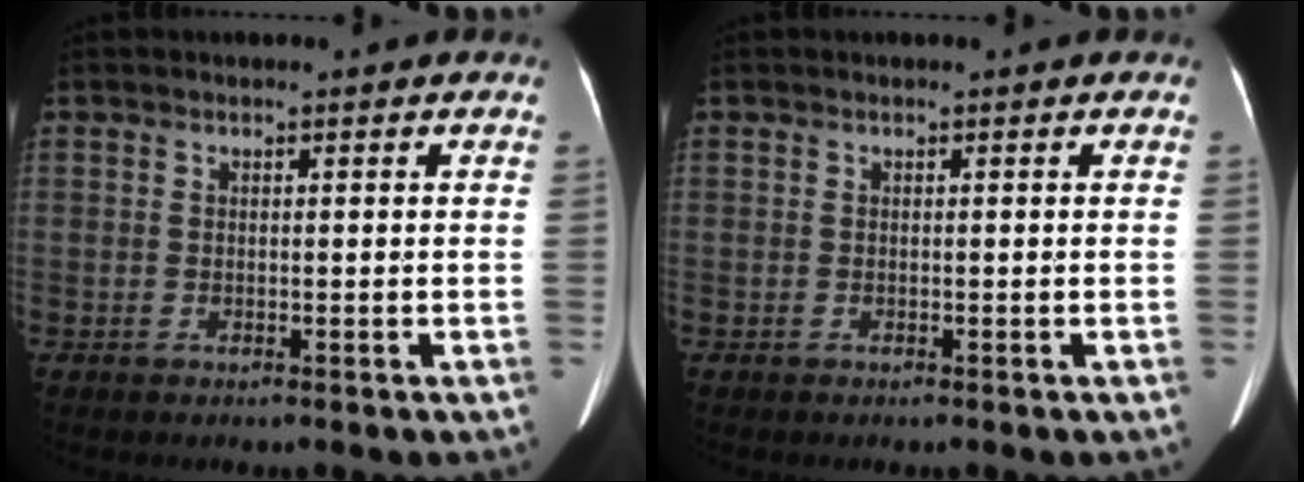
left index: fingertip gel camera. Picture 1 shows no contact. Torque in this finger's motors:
{"motor_torque": [0.07, -0.01, 0.00, 0.01]}